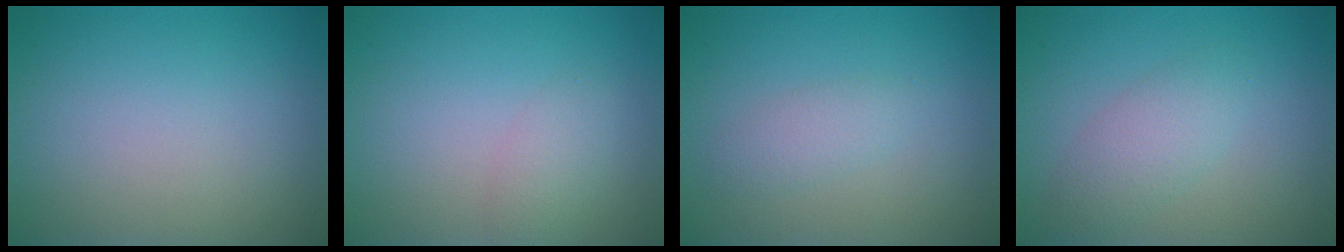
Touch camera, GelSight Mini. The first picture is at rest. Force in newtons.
{"total": 1.6, "press": 1.6, "slide": 0.1}
{"total": 1.6, "press": 1.6, "slide": 0.0}
{"total": 2.7, "press": 2.7, "slide": 0.1}